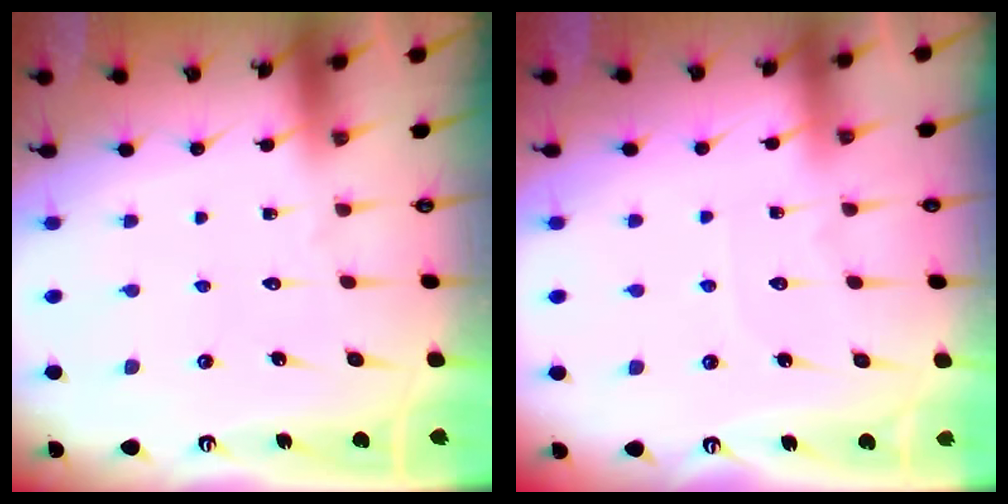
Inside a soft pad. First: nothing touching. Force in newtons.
{"total": 3.4, "press": 3.4, "slide": 0.4}